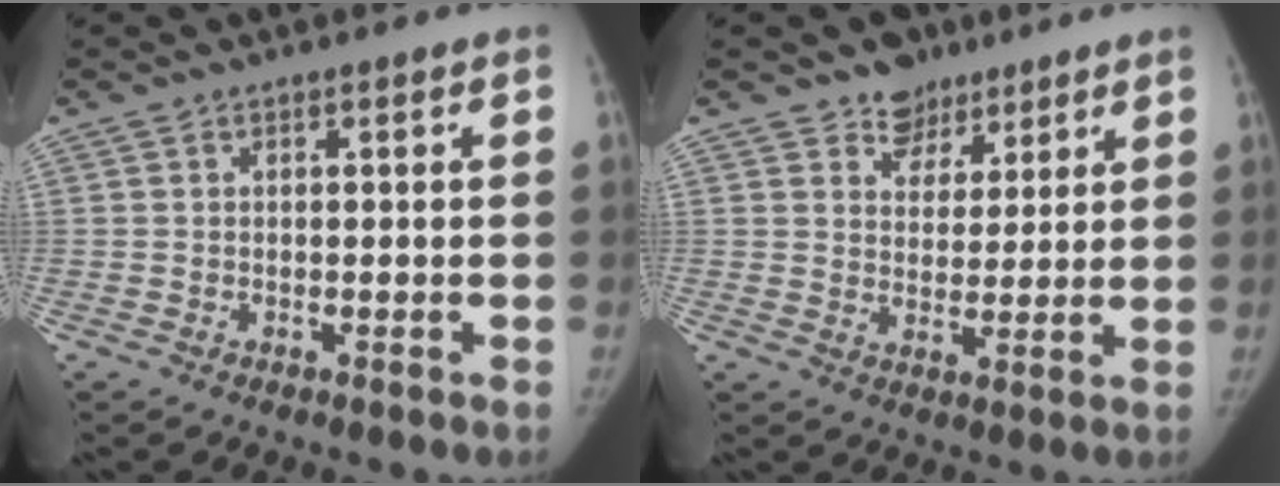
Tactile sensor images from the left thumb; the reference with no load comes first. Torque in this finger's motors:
{"motor_torque": [0.62, -0.39, 0.05, -0.71, 0.06]}